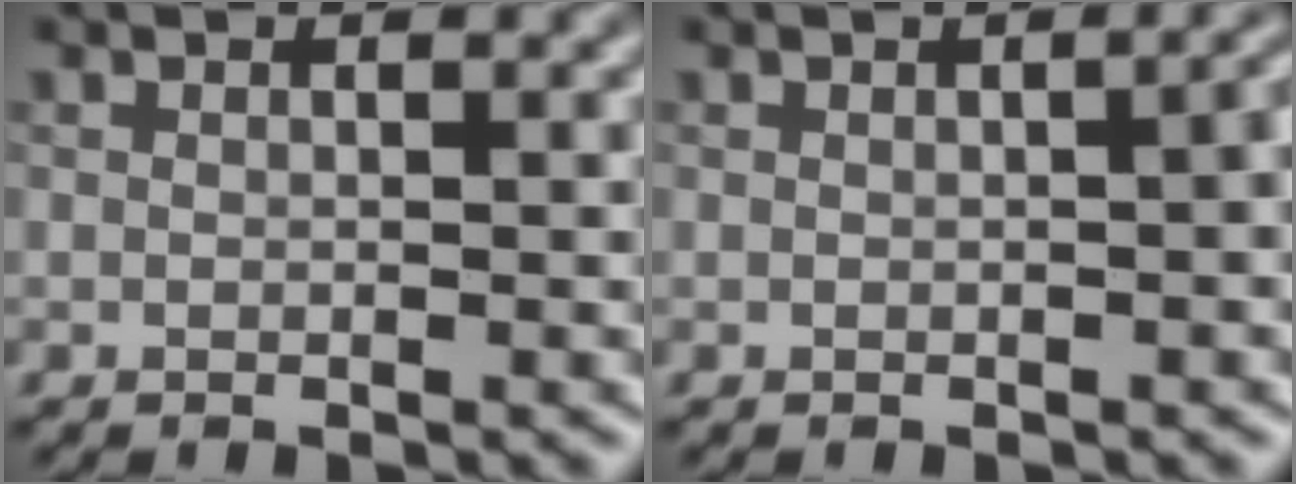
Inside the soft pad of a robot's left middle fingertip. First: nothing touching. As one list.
[{"total": 3.4, "force": [0.1, 1.5, 3.0], "torque": [-0.014, 0.011, 0.004]}]